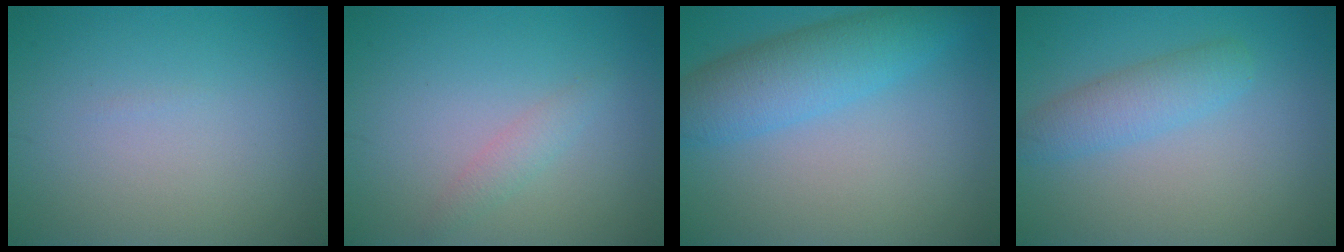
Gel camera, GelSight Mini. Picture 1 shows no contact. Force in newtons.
{"total": 1.3, "press": 1.3, "slide": 0.1}
{"total": 5.4, "press": 5.4, "slide": 0.3}
{"total": 3.0, "press": 3.0, "slide": 0.1}